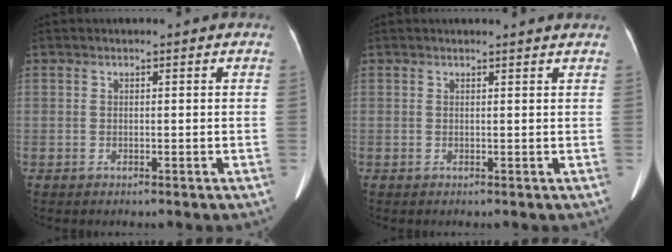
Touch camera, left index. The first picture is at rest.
{"total": 2.2, "force": [2.2, -0.2, 0.5], "torque": [-0.012, 0.002, 0.018]}